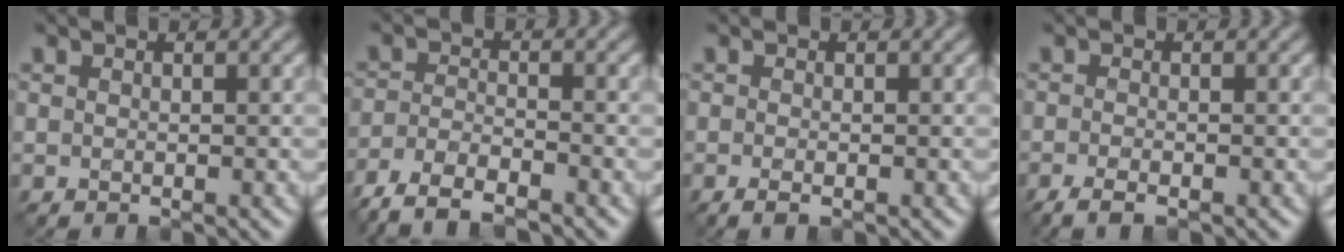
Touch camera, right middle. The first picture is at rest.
{"total": 5.1, "force": [-4.2, 1.3, 2.4], "torque": [-0.049, -0.008, -0.086]}
{"total": 1.1, "force": [-0.5, 0.3, 0.9], "torque": [-0.019, -0.005, -0.010]}
{"total": 2.2, "force": [-1.4, 0.6, 1.6], "torque": [-0.032, -0.006, -0.030]}